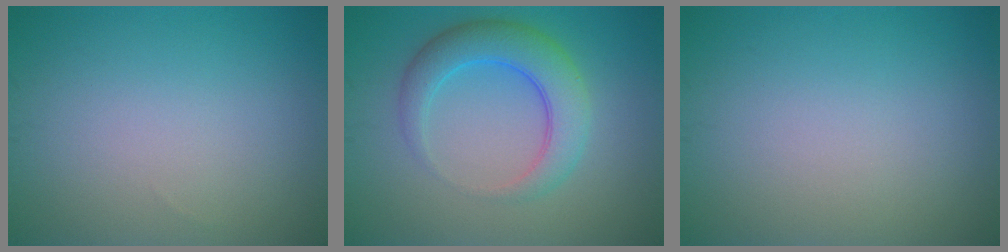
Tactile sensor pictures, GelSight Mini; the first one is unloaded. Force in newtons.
{"total": 5.1, "press": 5.1, "slide": 0.2}
{"total": 0.0}